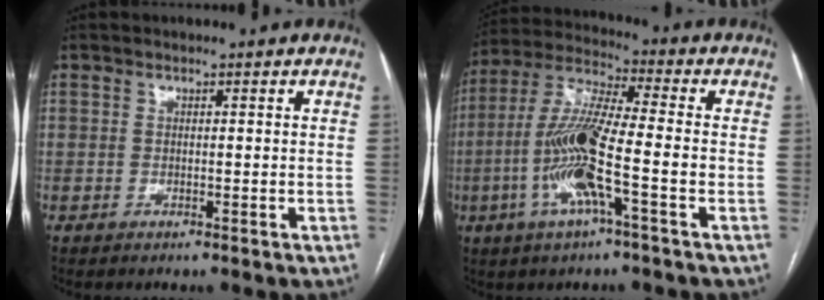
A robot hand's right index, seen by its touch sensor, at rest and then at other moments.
{"total": 12.7, "force": [-3.5, 0.8, 12.2], "torque": [-0.255, 0.000, -0.074]}